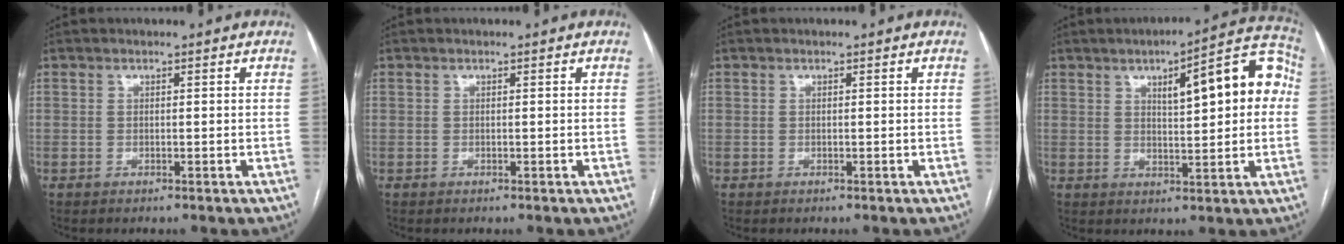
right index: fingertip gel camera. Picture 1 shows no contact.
{"total": 0.0}
{"total": 0.0}
{"total": 13.5, "force": [3.1, 3.3, 12.7], "torque": [-0.161, 0.037, 0.039]}